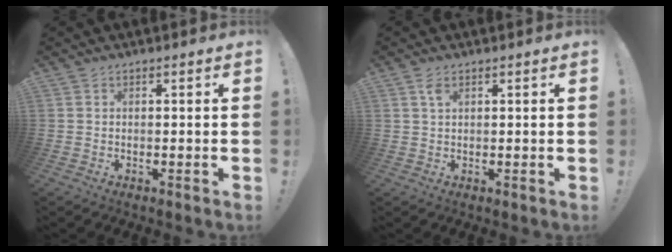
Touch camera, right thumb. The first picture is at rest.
{"total": 2.4, "force": [1.2, 1.1, 1.8], "torque": [-0.037, 0.002, 0.020]}